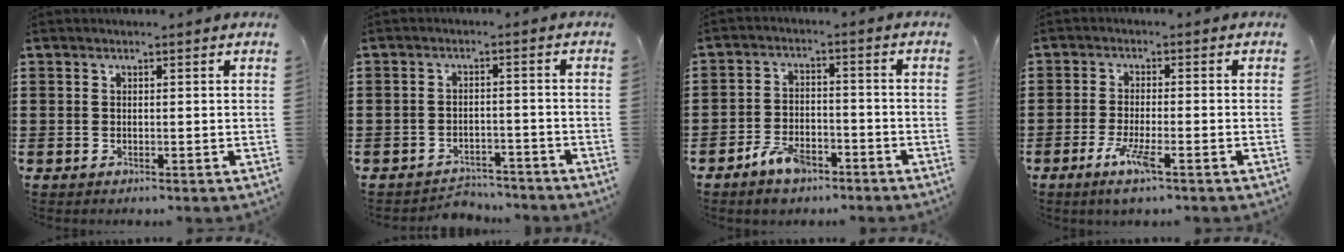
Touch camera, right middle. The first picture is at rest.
{"total": 3.4, "force": [-3.4, 0.5, -0.2], "torque": [-0.006, -0.003, -0.071]}
{"total": 5.1, "force": [-3.9, 2.2, 2.4], "torque": [-0.050, 0.011, -0.077]}
{"total": 4.7, "force": [-2.5, 0.5, 3.9], "torque": [-0.088, -0.013, -0.049]}